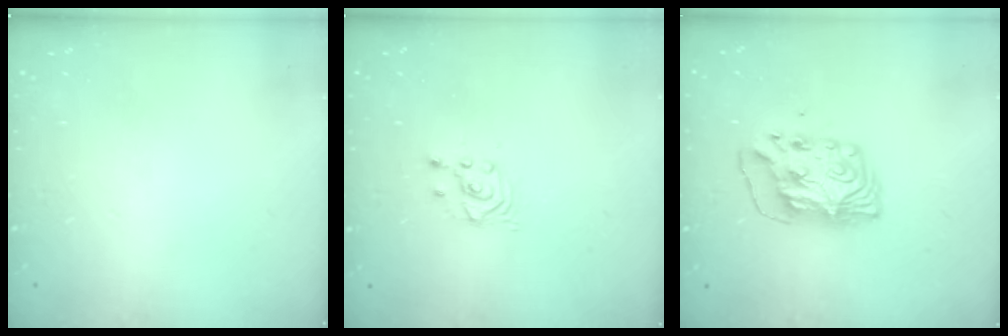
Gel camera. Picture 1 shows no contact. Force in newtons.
{"total": 2.6, "press": 2.5, "slide": 0.3}
{"total": 8.6, "press": 8.5, "slide": 1.1}